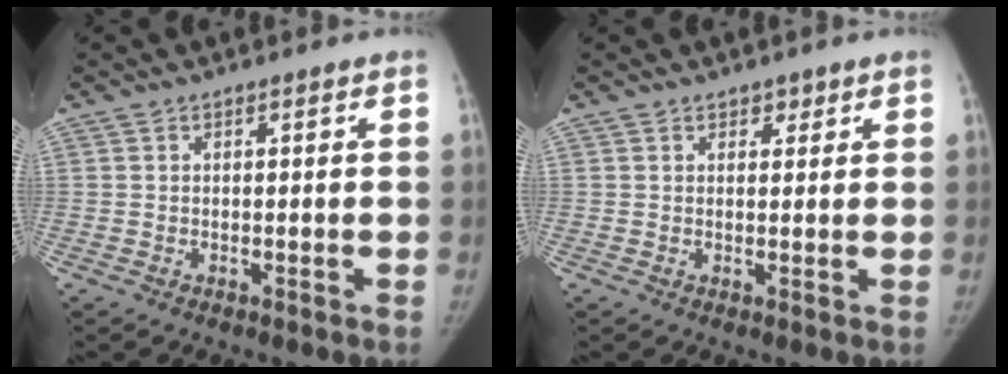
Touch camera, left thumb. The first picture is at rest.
{"total": 1.9, "force": [1.3, 1.1, 0.8], "torque": [0.005, -0.006, 0.015]}